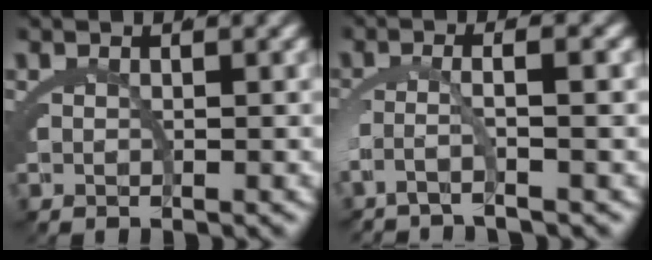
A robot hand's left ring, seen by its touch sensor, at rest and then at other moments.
{"total": 3.2, "force": [-1.4, 0.0, 2.8], "torque": [-0.059, -0.006, -0.021]}